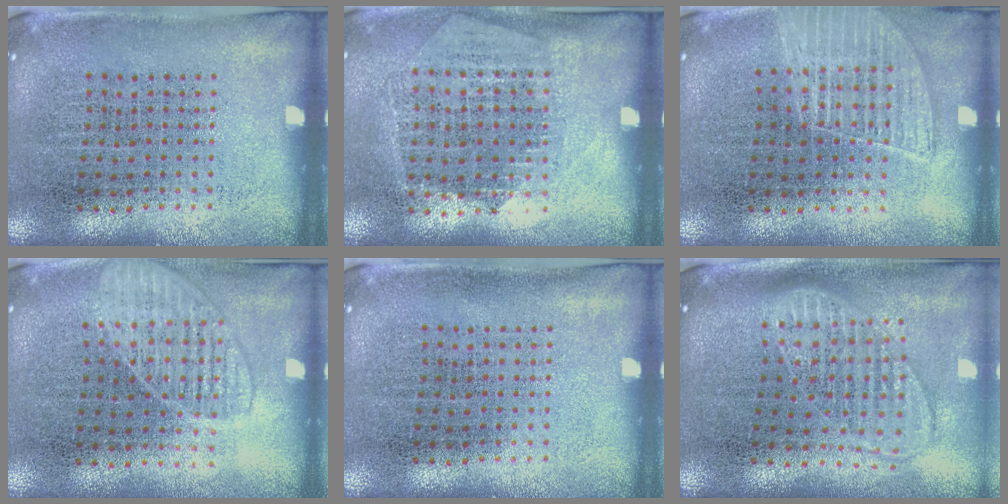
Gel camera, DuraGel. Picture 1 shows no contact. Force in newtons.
{"total": 1.3, "press": 1.1, "slide": 0.6}
{"total": 1.3, "press": 1.2, "slide": 0.4}
{"total": 1.4, "press": 1.3, "slide": 0.6}
{"total": 0.0}
{"total": 1.8, "press": 1.5, "slide": 1.1}